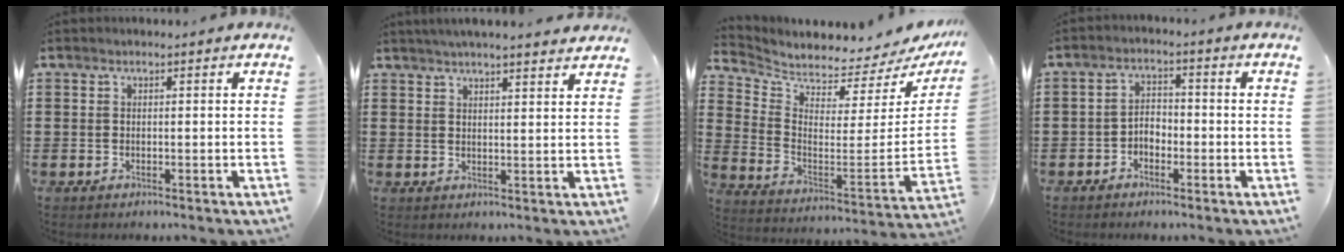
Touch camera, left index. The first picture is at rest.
{"total": 3.2, "force": [3.0, -0.2, 0.8], "torque": [-0.026, -0.010, 0.054]}
{"total": 3.0, "force": [3.0, 0.3, 0.3], "torque": [-0.033, -0.052, 0.047]}
{"total": 2.7, "force": [-1.7, 1.6, 1.4], "torque": [-0.031, 0.007, -0.035]}